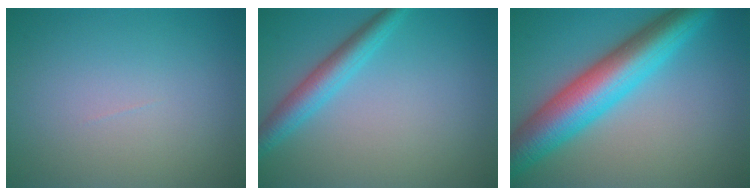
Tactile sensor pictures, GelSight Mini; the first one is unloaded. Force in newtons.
{"total": 3.4, "press": 3.4, "slide": 0.1}
{"total": 9.3, "press": 9.3, "slide": 0.2}